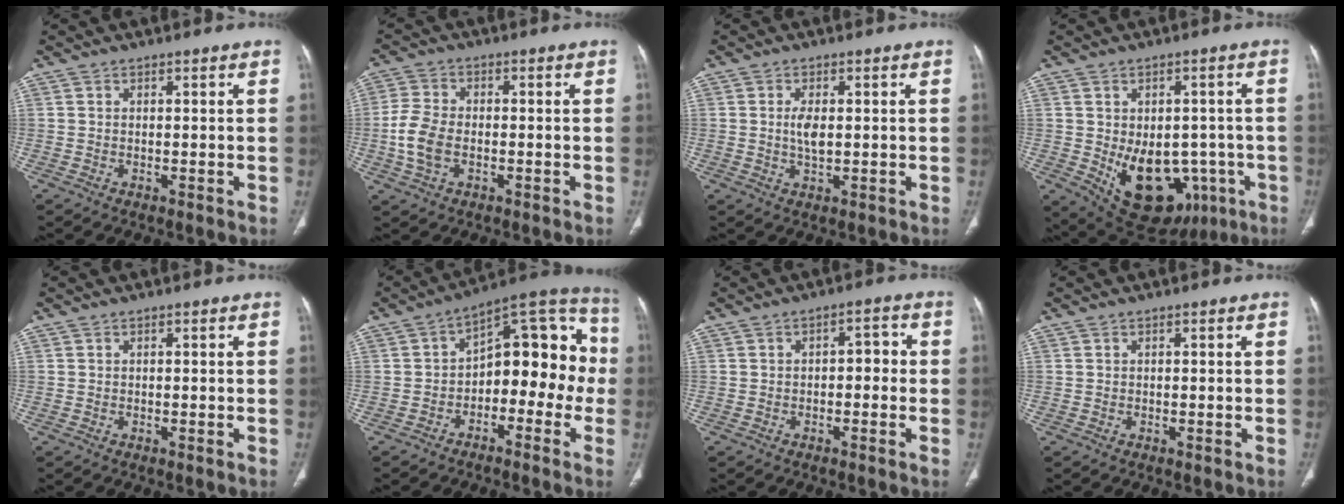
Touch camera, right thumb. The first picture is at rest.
{"total": 7.6, "force": [-1.5, 4.8, 5.7], "torque": [-0.130, 0.008, -0.032]}
{"total": 3.5, "force": [0.3, 1.6, 3.1], "torque": [-0.063, -0.005, 0.007]}
{"total": 18.0, "force": [-5.1, 11.8, 12.6], "torque": [-0.161, 0.003, -0.042]}
{"total": 0.0}
{"total": 16.7, "force": [-2.8, 9.9, 13.2], "torque": [-0.127, 0.073, -0.050]}
{"total": 3.7, "force": [-0.4, 2.1, 3.0], "torque": [-0.023, 0.019, -0.013]}
{"total": 0.0}